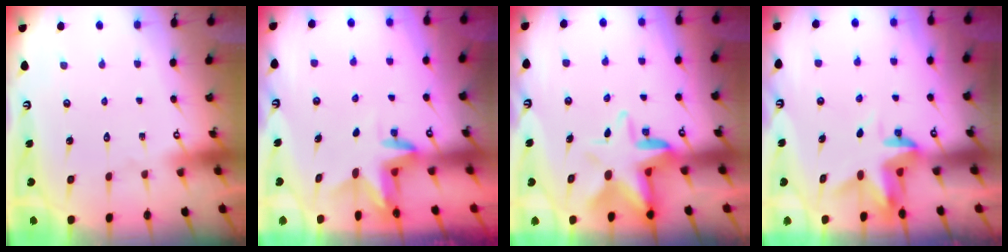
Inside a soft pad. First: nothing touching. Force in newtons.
{"total": 3.2, "press": 3.2, "slide": 0.3}
{"total": 8.2, "press": 8.1, "slide": 1.2}
{"total": 3.4, "press": 3.4, "slide": 0.4}